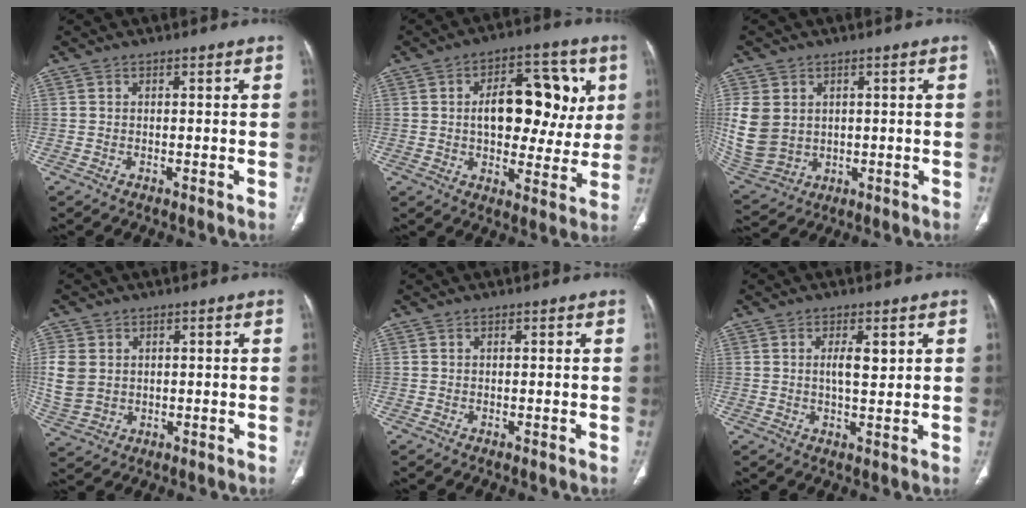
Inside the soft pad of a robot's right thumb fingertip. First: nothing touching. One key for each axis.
{"total": 17.1, "fx": 3.1, "fy": 10.0, "fz": 13.5, "tx": -0.136, "ty": 0.012, "tz": 0.048}
{"total": 12.3, "fx": 1.7, "fy": 10.0, "fz": 7.0, "tx": -0.150, "ty": -0.009, "tz": 0.058}
{"total": 7.5, "fx": 1.1, "fy": 6.1, "fz": 4.3, "tx": -0.090, "ty": -0.003, "tz": 0.032}
{"total": 0.0}
{"total": 4.0, "fx": 1.2, "fy": 1.4, "fz": 3.6, "tx": -0.053, "ty": -0.009, "tz": 0.019}